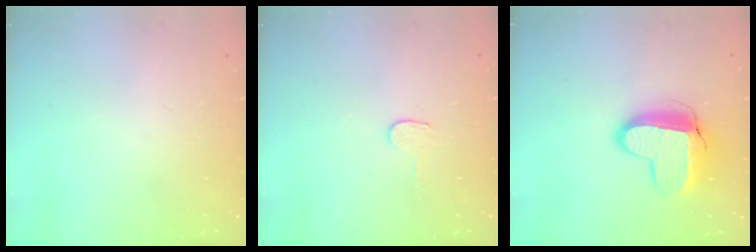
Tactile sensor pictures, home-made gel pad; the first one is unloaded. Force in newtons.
{"total": 2.3, "press": 2.3, "slide": 0.2}
{"total": 12.4, "press": 12.4, "slide": 1.0}